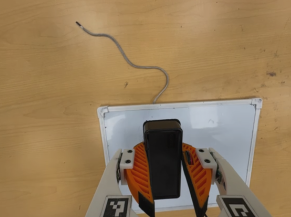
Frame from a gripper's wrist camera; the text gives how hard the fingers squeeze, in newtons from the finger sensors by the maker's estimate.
{"total": 9.6, "left": 9.3, "right": 9.8}